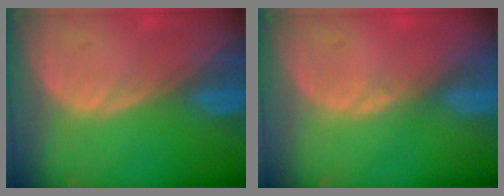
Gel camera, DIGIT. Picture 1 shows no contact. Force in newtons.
{"total": 0.5, "press": 0.5, "slide": 0.1}